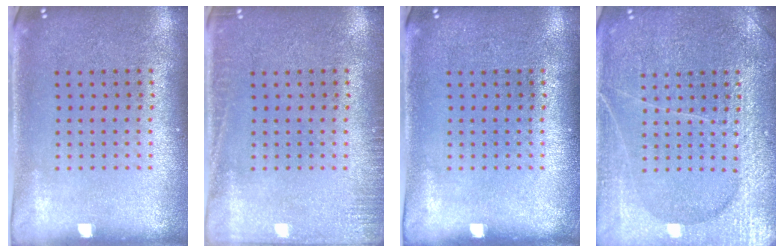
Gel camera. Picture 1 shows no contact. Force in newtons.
{"total": 1.6, "press": 1.6, "slide": 0.4}
{"total": 0.0}
{"total": 6.1, "press": 6.0, "slide": 0.9}